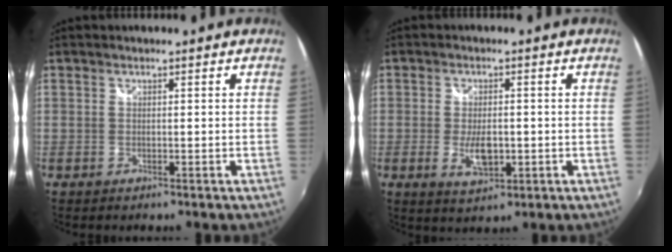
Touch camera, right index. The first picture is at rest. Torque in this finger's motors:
{"motor_torque": [0.12, 0.03, 0.13, 0.04]}